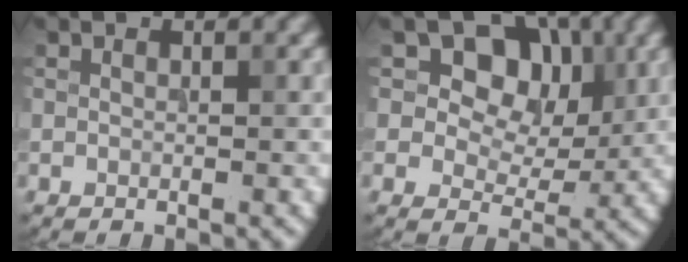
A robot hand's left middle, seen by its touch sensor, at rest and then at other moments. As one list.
[{"total": 7.2, "force": [2.8, 5.3, 3.9], "torque": [-0.067, 0.004, 0.032]}]